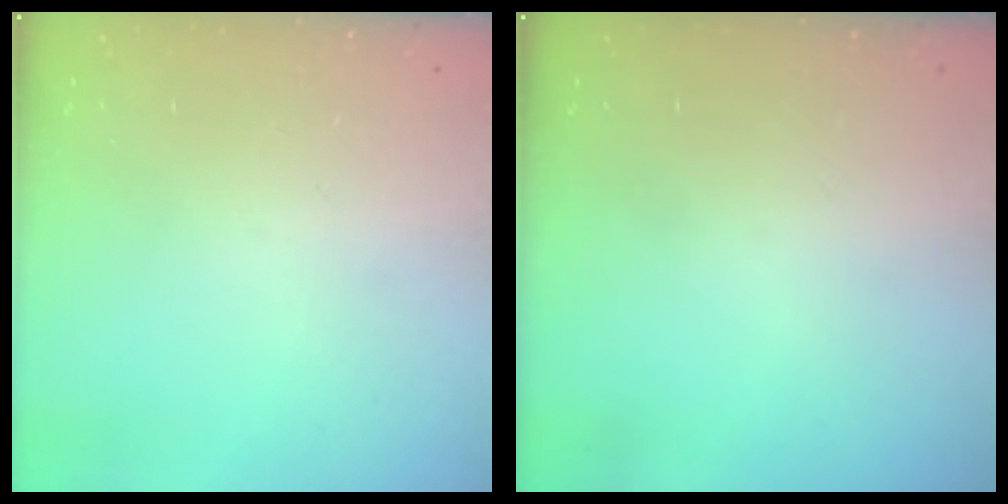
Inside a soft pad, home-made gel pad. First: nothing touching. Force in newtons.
{"total": 0.0}